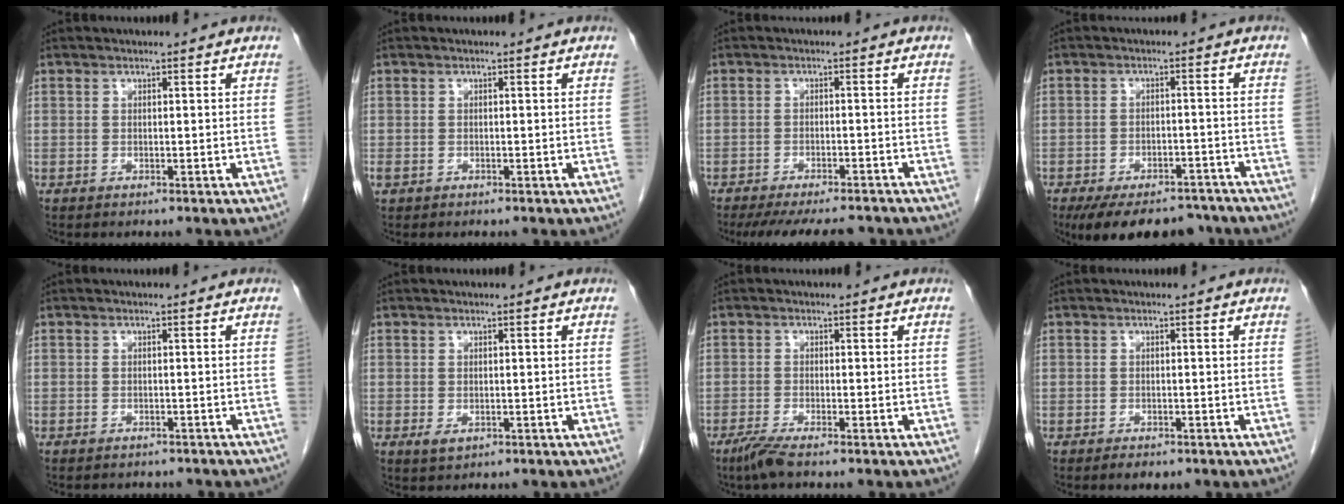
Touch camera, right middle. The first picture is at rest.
{"total": 0.7, "force": [-0.3, 0.6, 0.4], "torque": [-0.010, 0.001, -0.002]}
{"total": 12.1, "force": [-10.8, 2.6, 4.9], "torque": [-0.078, -0.005, -0.140]}
{"total": 13.5, "force": [-11.0, 5.7, 5.4], "torque": [-0.092, 0.000, -0.147]}
{"total": 4.1, "force": [-3.7, 1.6, 0.8], "torque": [-0.012, 0.001, -0.041]}
{"total": 1.5, "force": [-0.5, 0.9, 1.1], "torque": [-0.019, -0.003, -0.002]}
{"total": 2.8, "force": [-2.1, 0.0, 1.8], "torque": [-0.045, -0.008, -0.046]}
{"total": 1.8, "force": [-1.3, 0.9, 0.9], "torque": [-0.015, -0.001, -0.012]}